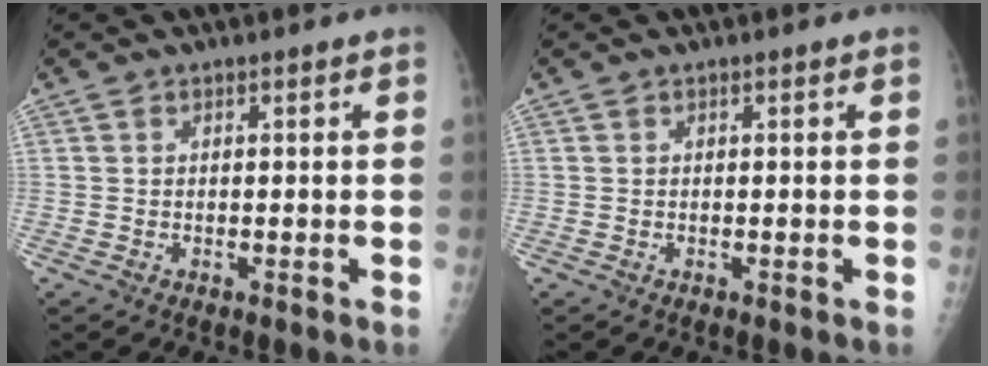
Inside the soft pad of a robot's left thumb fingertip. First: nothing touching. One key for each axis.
{"total": 0.0}